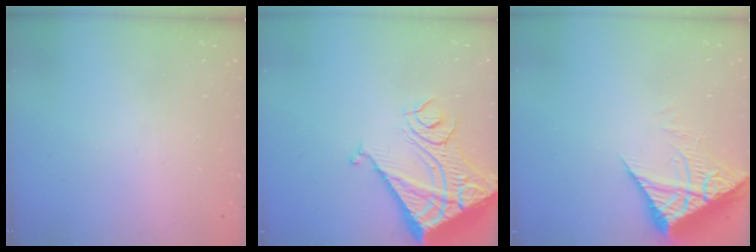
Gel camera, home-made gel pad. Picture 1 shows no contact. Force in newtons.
{"total": 16.7, "press": 16.6, "slide": 2.1}
{"total": 7.2, "press": 7.1, "slide": 0.9}